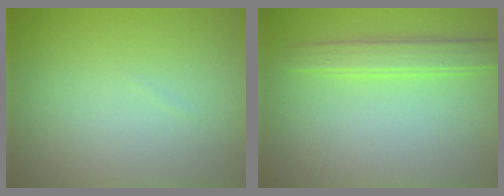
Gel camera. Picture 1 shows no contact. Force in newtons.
{"total": 2.7, "press": 2.7, "slide": 0.1}